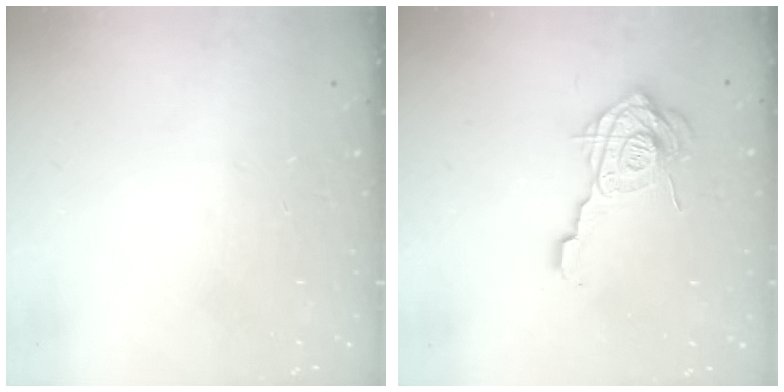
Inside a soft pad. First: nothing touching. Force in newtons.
{"total": 15.6, "press": 15.6, "slide": 1.4}